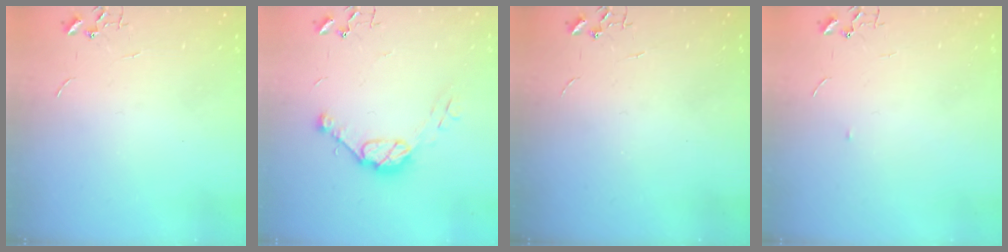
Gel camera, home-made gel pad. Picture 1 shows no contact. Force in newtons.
{"total": 10.3, "press": 10.2, "slide": 0.8}
{"total": 0.0}
{"total": 3.4, "press": 3.3, "slide": 0.5}